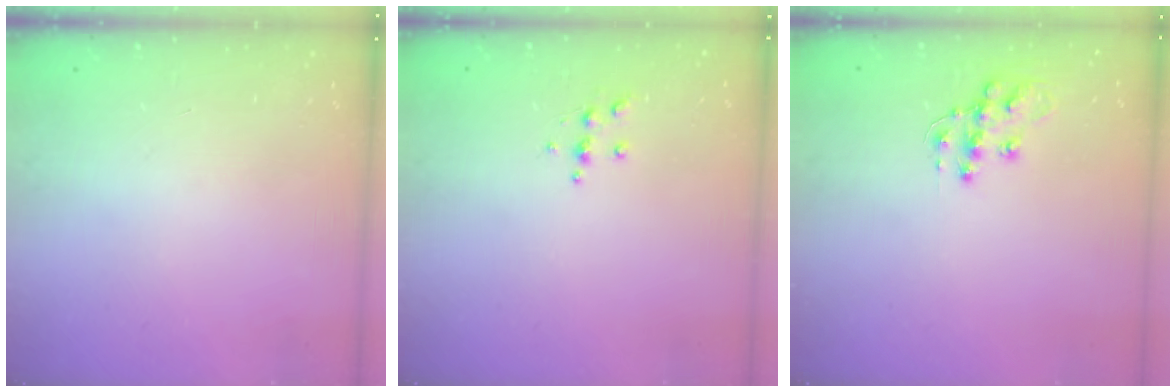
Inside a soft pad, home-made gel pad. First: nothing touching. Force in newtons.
{"total": 4.3, "press": 4.3, "slide": 0.5}
{"total": 10.7, "press": 10.7, "slide": 0.7}